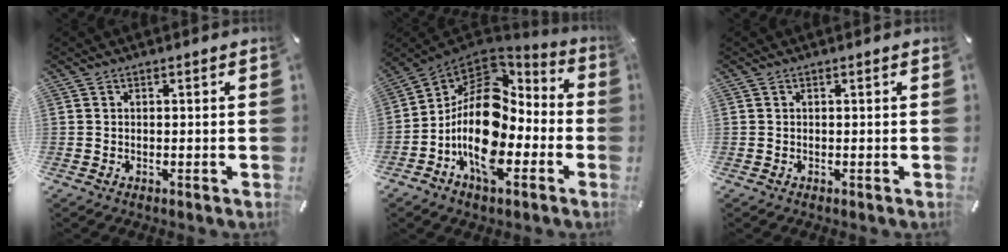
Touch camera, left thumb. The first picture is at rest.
{"total": 19.0, "force": [-4.4, 12.3, 13.8], "torque": [-0.261, 0.005, -0.074]}
{"total": 0.0}